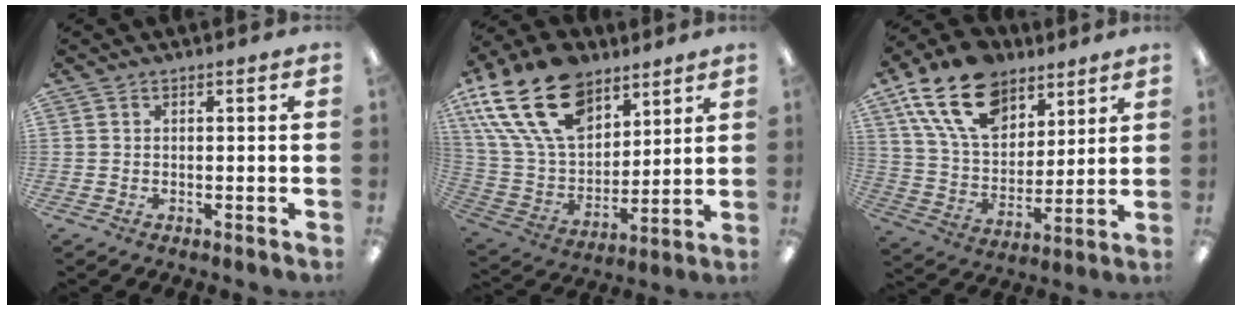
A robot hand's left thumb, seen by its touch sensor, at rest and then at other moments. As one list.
[{"total": 24.7, "force": [13.5, 15.2, 14.1], "torque": [-0.291, -0.069, 0.244]}, {"total": 19.9, "force": [12.1, 12.0, 10.2], "torque": [-0.188, -0.048, 0.223]}]